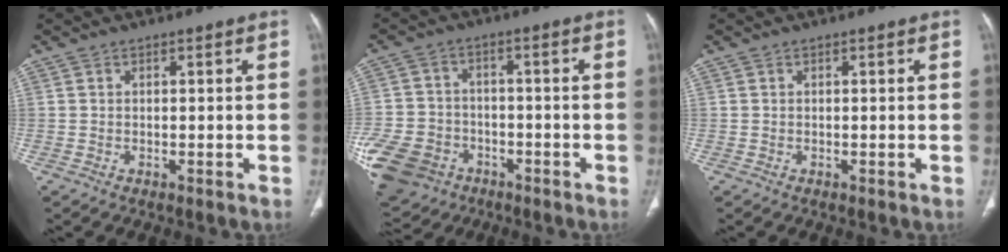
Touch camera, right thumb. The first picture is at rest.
{"total": 17.0, "force": [-7.7, 13.1, 7.7], "torque": [-0.191, 0.024, -0.126]}
{"total": 0.0}